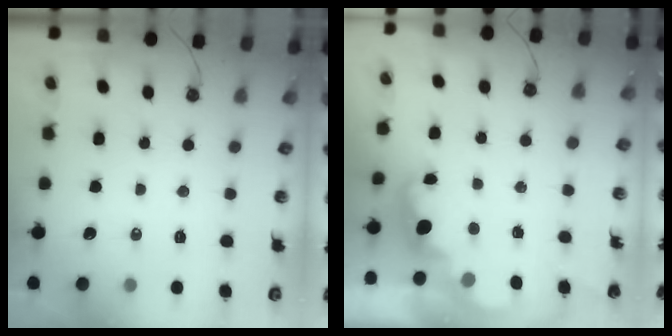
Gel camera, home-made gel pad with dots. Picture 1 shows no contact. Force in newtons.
{"total": 2.3, "press": 2.2, "slide": 0.6}